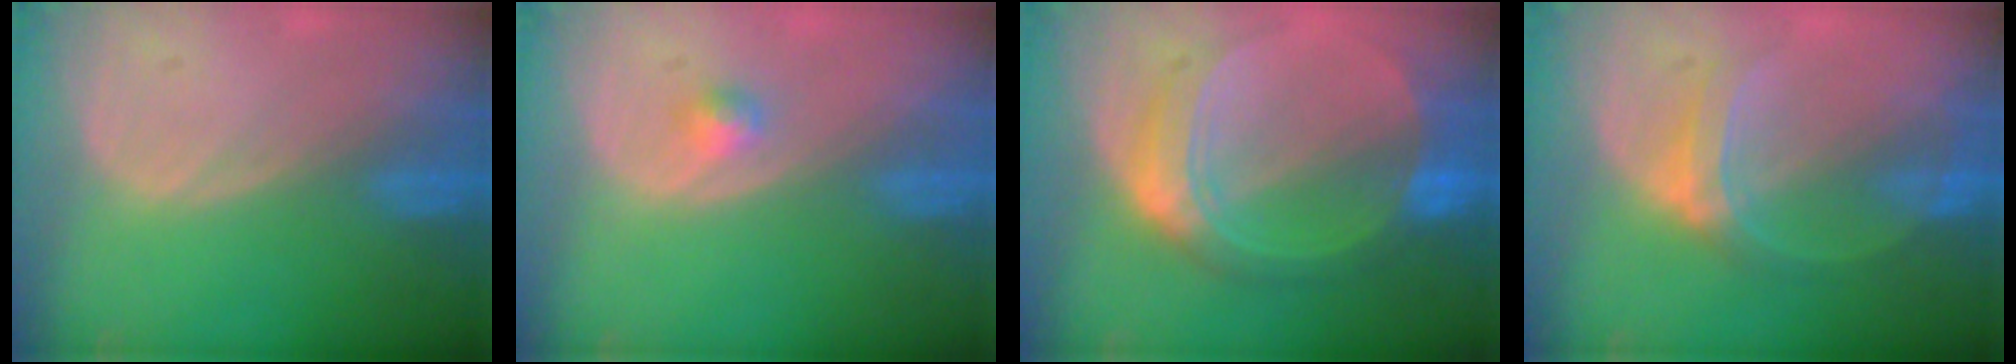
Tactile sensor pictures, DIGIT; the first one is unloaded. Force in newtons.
{"total": 1.7, "press": 1.4, "slide": 0.8}
{"total": 8.7, "press": 8.7, "slide": 0.6}
{"total": 5.1, "press": 5.0, "slide": 1.1}